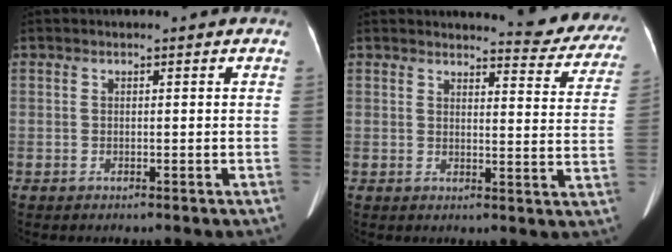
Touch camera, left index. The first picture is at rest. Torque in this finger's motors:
{"motor_torque": [0.96, -1.18, 0.06, 0.03]}